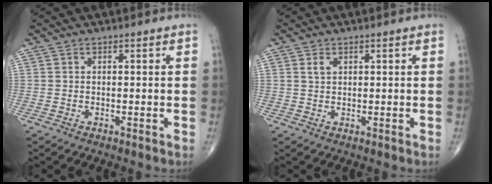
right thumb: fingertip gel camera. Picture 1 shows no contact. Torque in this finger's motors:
{"motor_torque": [0.13, 0.99, 0.21, 0.14, 0.02]}